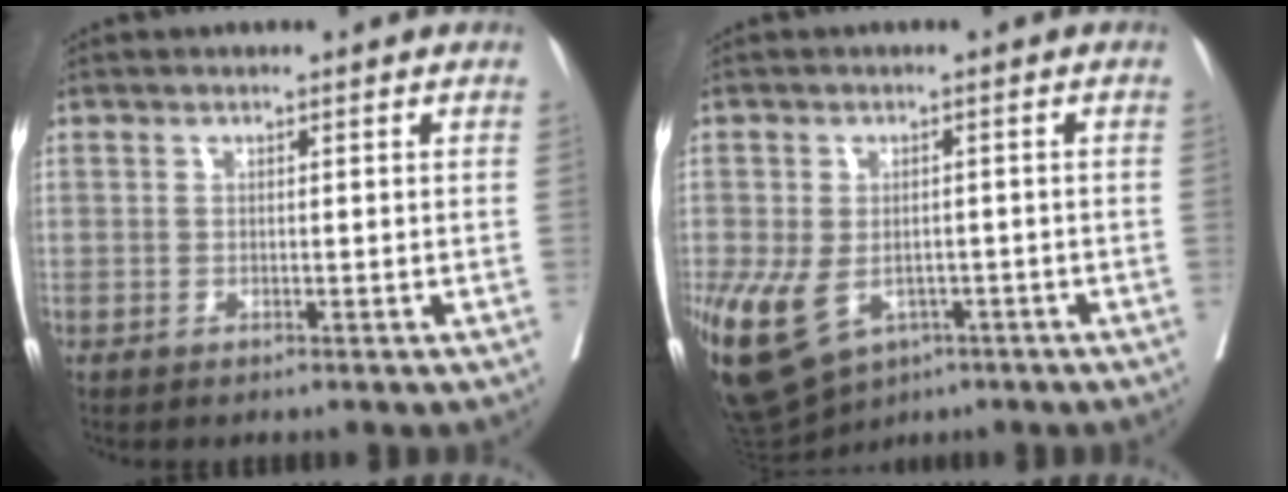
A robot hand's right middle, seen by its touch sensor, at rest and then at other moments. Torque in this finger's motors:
{"motor_torque": [0.33, -0.25, 1.06, 0.21]}